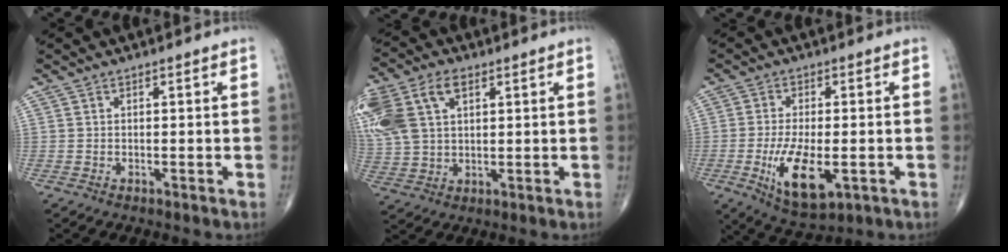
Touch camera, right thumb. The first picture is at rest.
{"total": 17.4, "force": [6.3, 11.2, 11.7], "torque": [-0.290, 0.023, 0.123]}
{"total": 11.0, "force": [-3.1, 4.7, 9.4], "torque": [-0.167, -0.012, -0.044]}